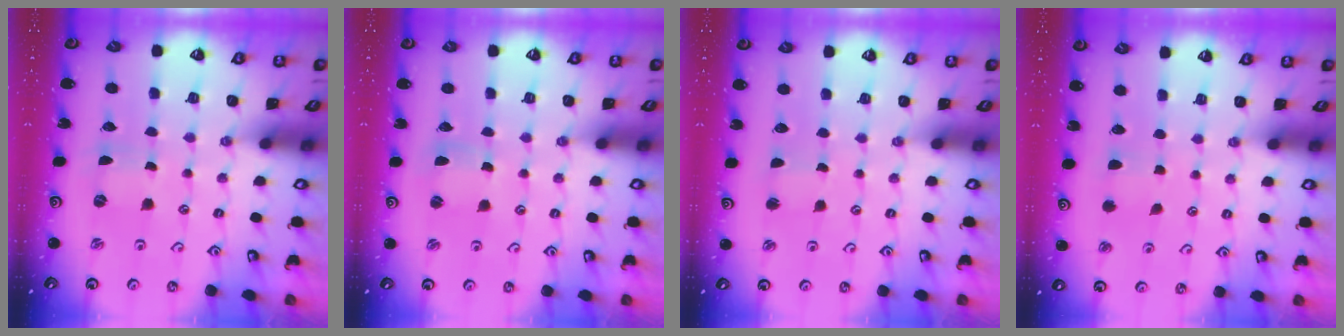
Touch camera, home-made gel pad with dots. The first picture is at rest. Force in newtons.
{"total": 1.8, "press": 1.8, "slide": 0.2}
{"total": 1.3, "press": 1.2, "slide": 0.1}
{"total": 2.7, "press": 2.7, "slide": 0.4}